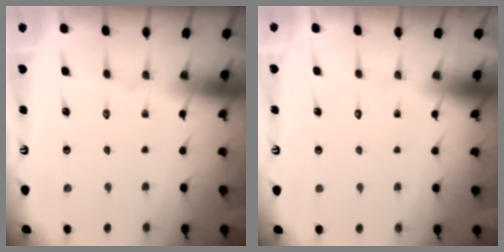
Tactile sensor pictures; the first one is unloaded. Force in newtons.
{"total": 1.7, "press": 1.7, "slide": 0.1}